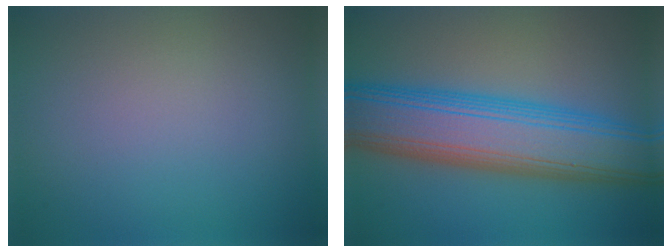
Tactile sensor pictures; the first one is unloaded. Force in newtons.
{"total": 10.8, "press": 10.8, "slide": 0.4}